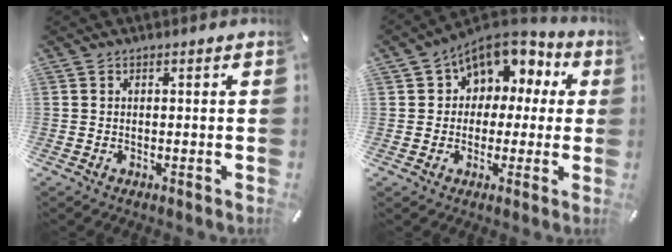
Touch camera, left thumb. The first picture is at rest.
{"total": 8.9, "force": [4.1, 7.3, 2.8], "torque": [-0.053, -0.029, 0.079]}